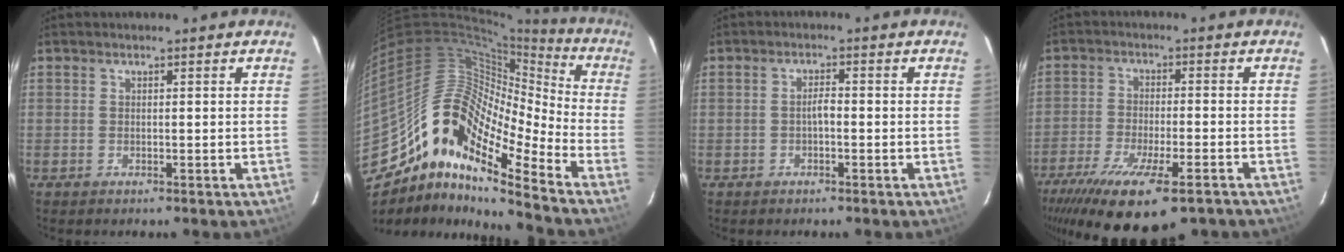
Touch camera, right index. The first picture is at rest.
{"total": 17.3, "force": [-10.6, 5.0, 12.7], "torque": [-0.205, 0.005, -0.220]}
{"total": 1.8, "force": [-0.5, 0.6, 1.6], "torque": [-0.032, 0.007, -0.010]}
{"total": 18.6, "force": [-12.7, 5.3, 12.4], "torque": [-0.244, -0.062, -0.203]}